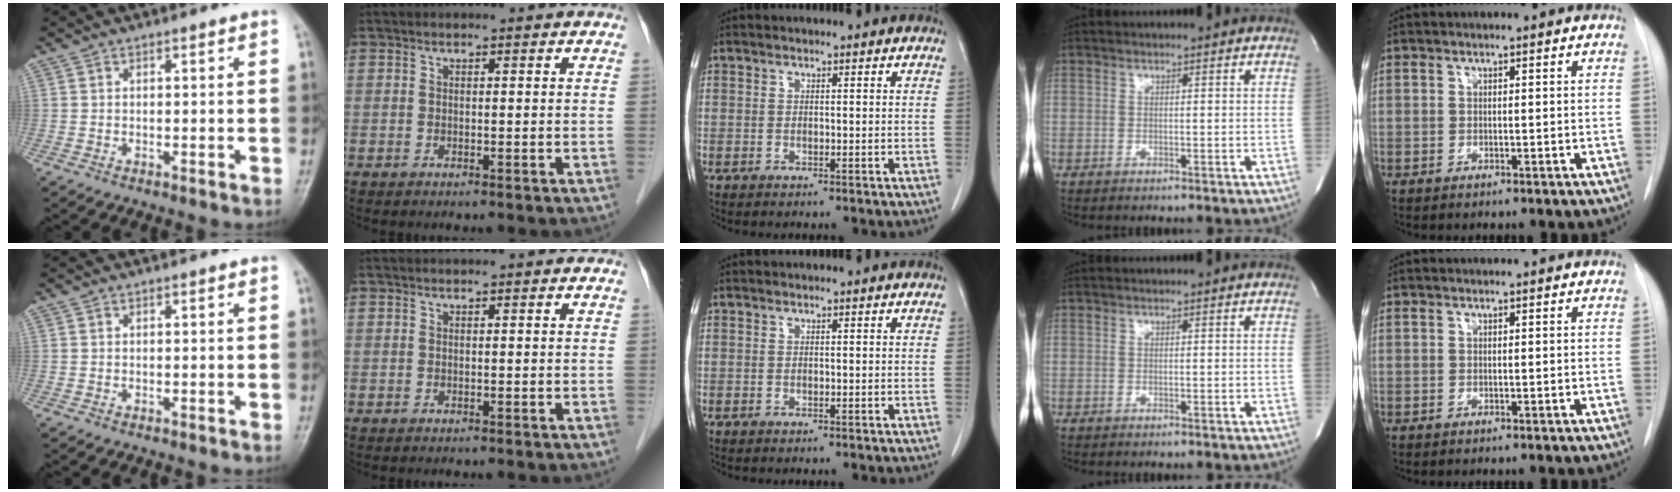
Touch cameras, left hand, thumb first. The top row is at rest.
{}